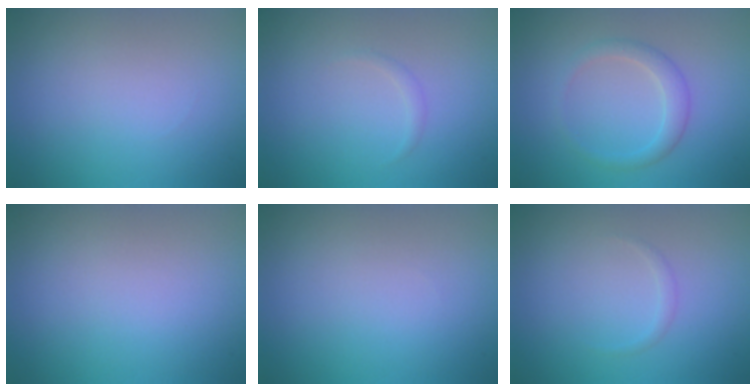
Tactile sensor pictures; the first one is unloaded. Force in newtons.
{"total": 0.6, "press": 0.6, "slide": 0.0}
{"total": 2.1, "press": 2.1, "slide": 0.1}
{"total": 0.0}
{"total": 0.0}
{"total": 0.6, "press": 0.6, "slide": 0.1}